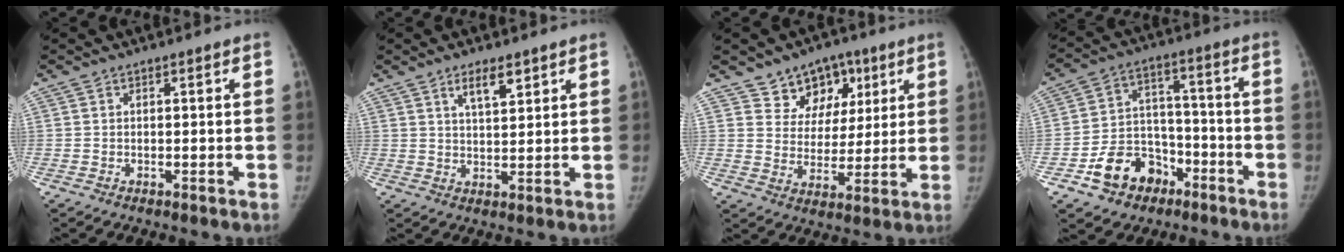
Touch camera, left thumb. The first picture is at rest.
{"total": 4.9, "force": [3.0, 1.7, 3.4], "torque": [-0.045, -0.020, 0.052]}
{"total": 10.5, "force": [6.2, 7.8, 3.1], "torque": [0.000, -0.027, 0.102]}
{"total": 12.5, "force": [-6.9, 9.1, 5.1], "torque": [-0.048, 0.065, -0.110]}